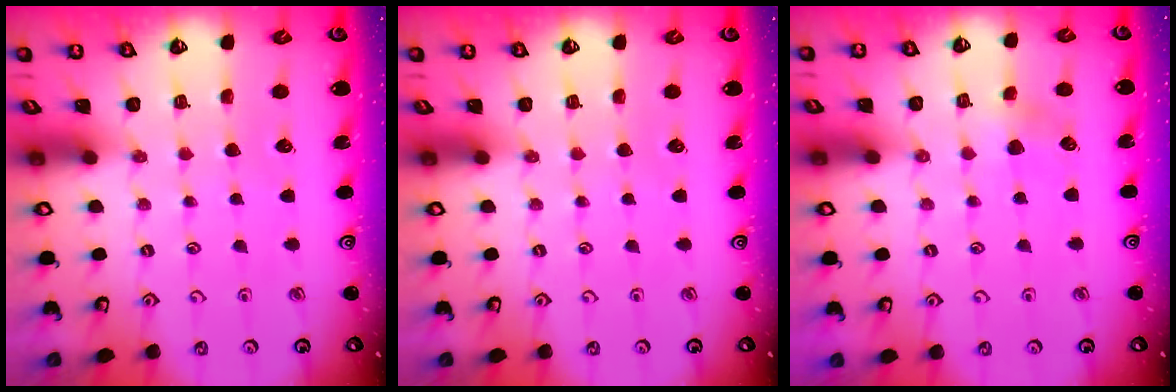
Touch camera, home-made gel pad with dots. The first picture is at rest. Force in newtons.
{"total": 0.0}
{"total": 3.1, "press": 3.1, "slide": 0.6}